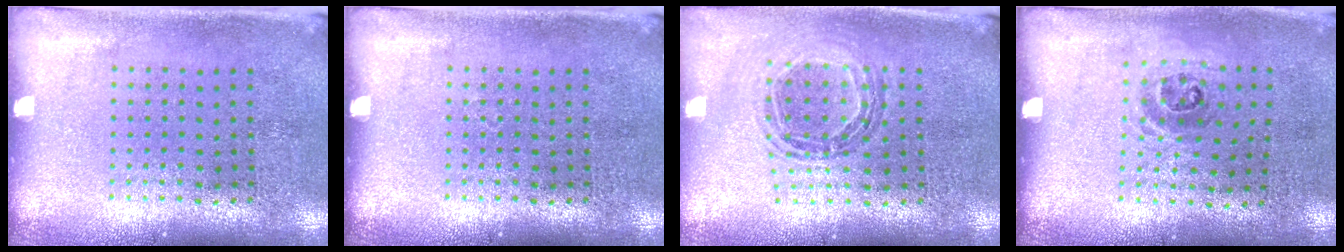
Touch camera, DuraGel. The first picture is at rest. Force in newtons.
{"total": 0.0}
{"total": 0.8, "press": 0.8, "slide": 0.1}
{"total": 0.9, "press": 0.7, "slide": 0.7}